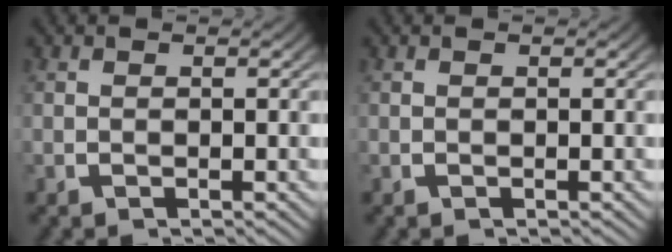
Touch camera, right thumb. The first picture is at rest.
{"total": 0.0}